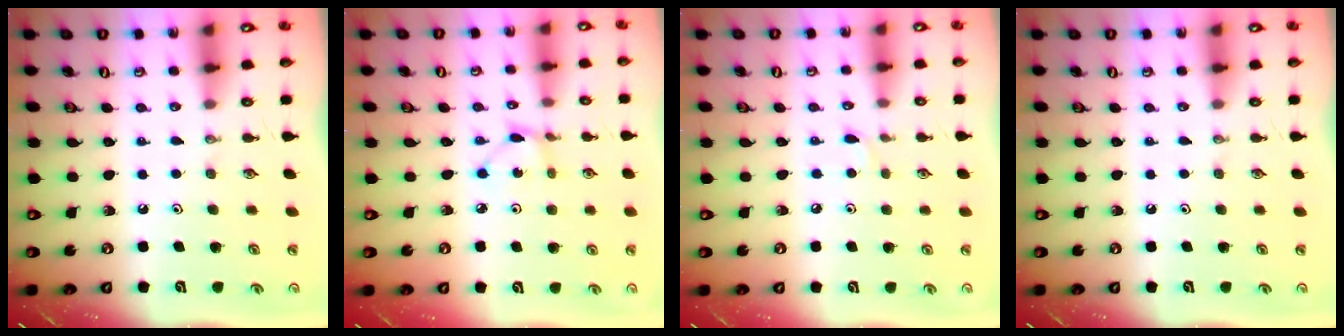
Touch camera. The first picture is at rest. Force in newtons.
{"total": 2.6, "press": 2.6, "slide": 0.3}
{"total": 2.8, "press": 2.7, "slide": 0.4}
{"total": 0.0}